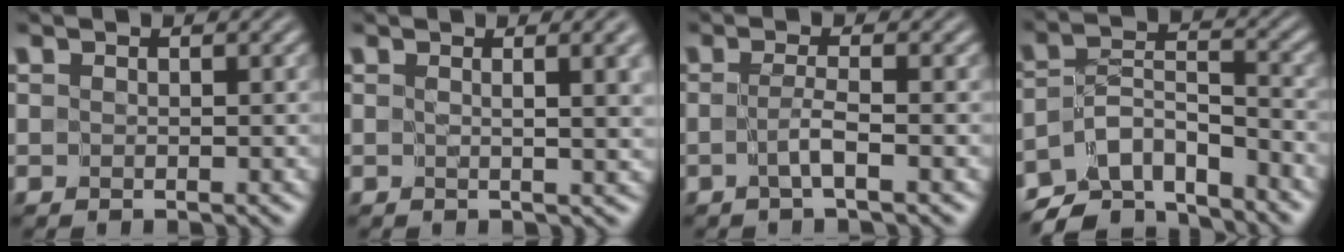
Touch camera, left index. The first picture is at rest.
{"total": 5.9, "force": [1.7, 2.3, 5.1], "torque": [-0.024, 0.014, 0.008]}
{"total": 1.7, "force": [-0.8, -0.2, 1.5], "torque": [-0.032, -0.002, -0.017]}
{"total": 7.7, "force": [-6.5, 2.7, 3.2], "torque": [-0.045, -0.005, -0.119]}